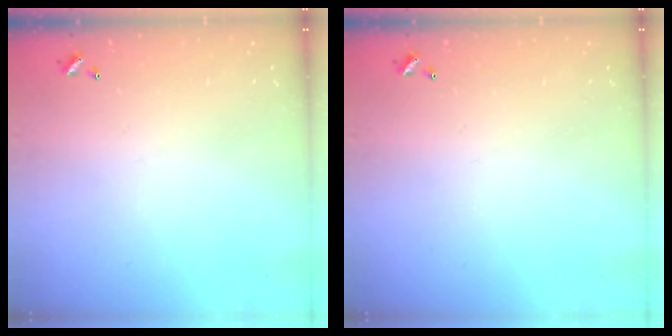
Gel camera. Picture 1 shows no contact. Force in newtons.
{"total": 0.0}